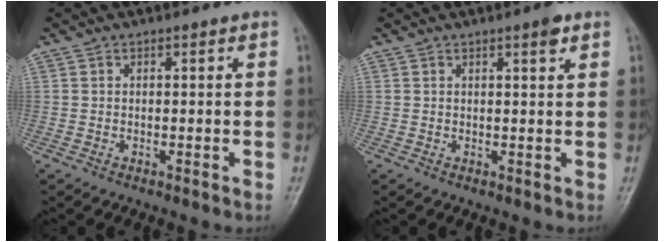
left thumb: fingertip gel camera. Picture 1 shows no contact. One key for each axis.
{"total": 2.1, "fx": 1.3, "fy": 0.4, "fz": 1.6, "tx": -0.024, "ty": -0.006, "tz": 0.017}